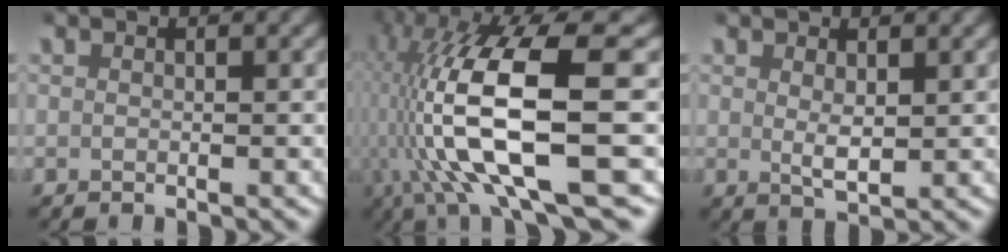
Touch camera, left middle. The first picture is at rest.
{"total": 13.3, "force": [-0.6, 5.2, 12.2], "torque": [-0.219, -0.012, 0.004]}
{"total": 1.9, "force": [0.7, 0.7, 1.7], "torque": [-0.032, -0.010, 0.018]}